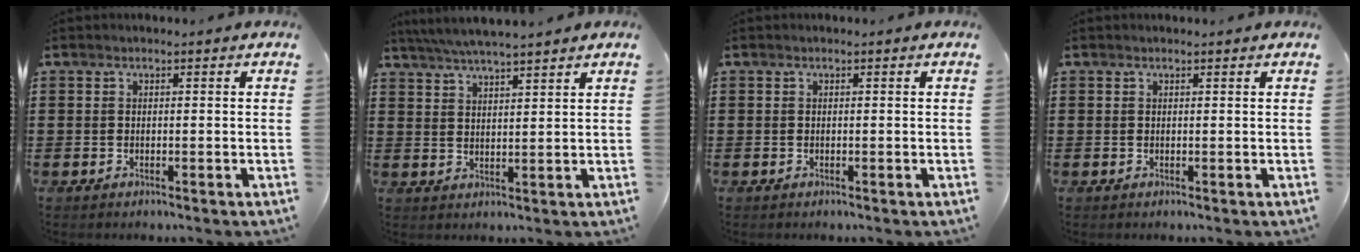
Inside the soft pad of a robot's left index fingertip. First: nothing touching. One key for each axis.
{"total": 4.1, "fx": 3.8, "fy": -0.2, "fz": 1.5, "tx": -0.040, "ty": -0.012, "tz": 0.068}
{"total": 0.0}
{"total": 0.0}